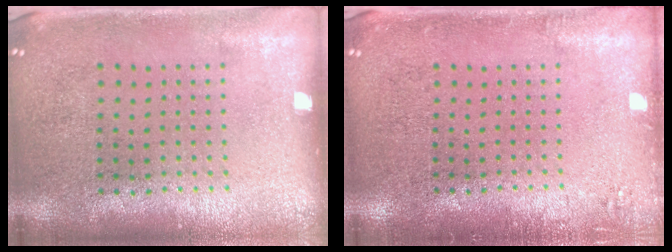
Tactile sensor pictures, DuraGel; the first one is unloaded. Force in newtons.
{"total": 1.3, "press": 1.2, "slide": 0.3}